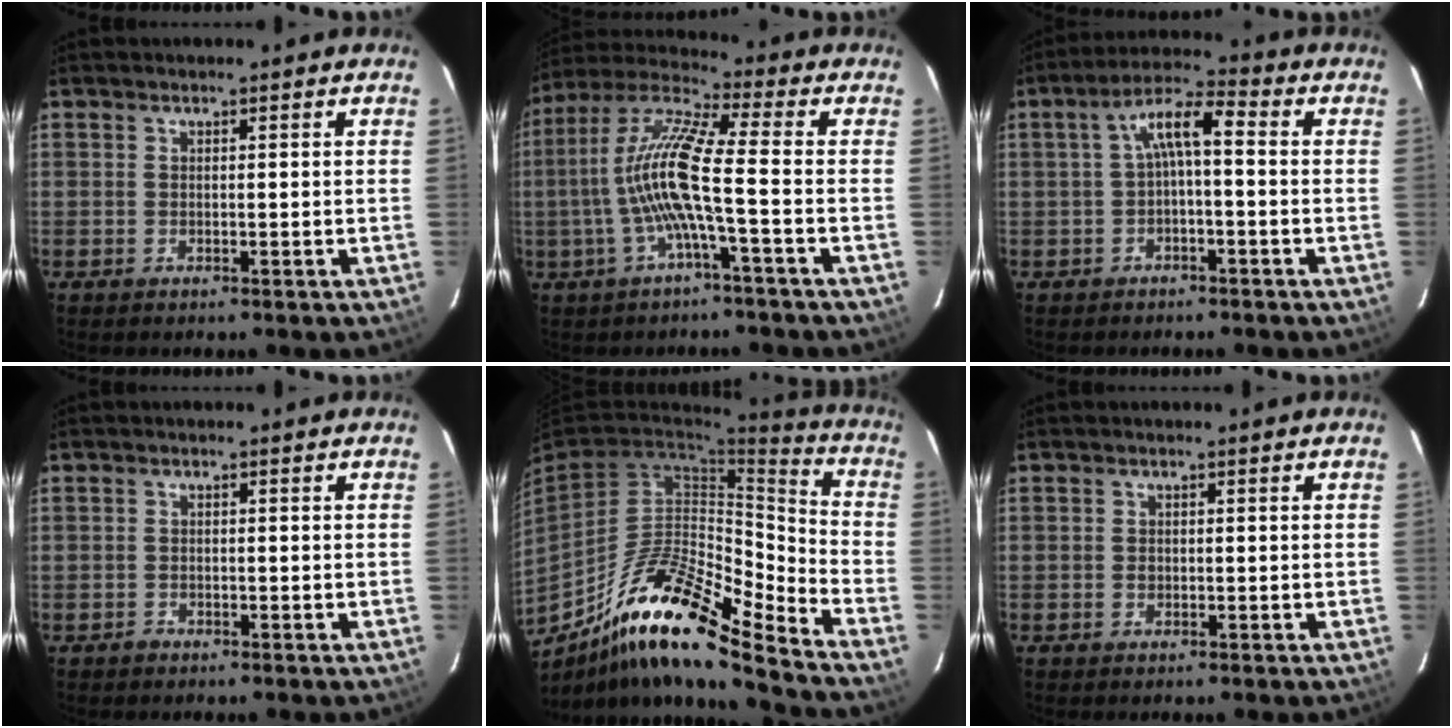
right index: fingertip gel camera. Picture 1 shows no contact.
{"total": 12.1, "force": [-2.4, 0.0, 11.9], "torque": [-0.233, 0.005, -0.045]}
{"total": 6.1, "force": [-0.6, 1.6, 5.9], "torque": [-0.121, 0.022, -0.011]}
{"total": 1.0, "force": [-0.8, 0.7, -0.1], "torque": [0.003, 0.005, -0.013]}
{"total": 19.9, "force": [-13.9, 3.1, 13.9], "torque": [-0.240, -0.007, -0.257]}
{"total": 0.7, "force": [-0.1, 0.6, 0.2], "torque": [-0.001, 0.001, -0.001]}